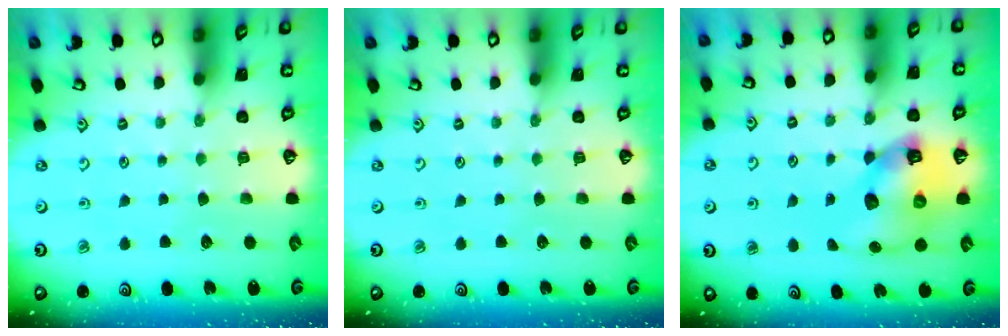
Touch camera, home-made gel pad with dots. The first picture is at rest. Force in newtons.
{"total": 0.0}
{"total": 12.5, "press": 12.4, "slide": 1.8}